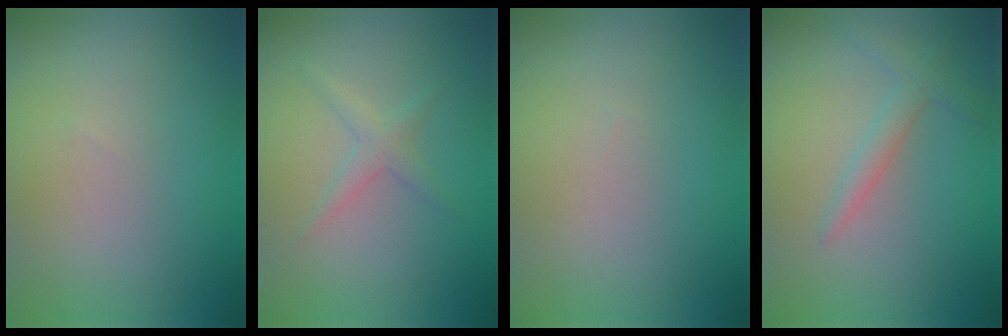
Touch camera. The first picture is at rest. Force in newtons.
{"total": 1.4, "press": 1.4, "slide": 0.1}
{"total": 0.0}
{"total": 1.7, "press": 1.7, "slide": 0.1}